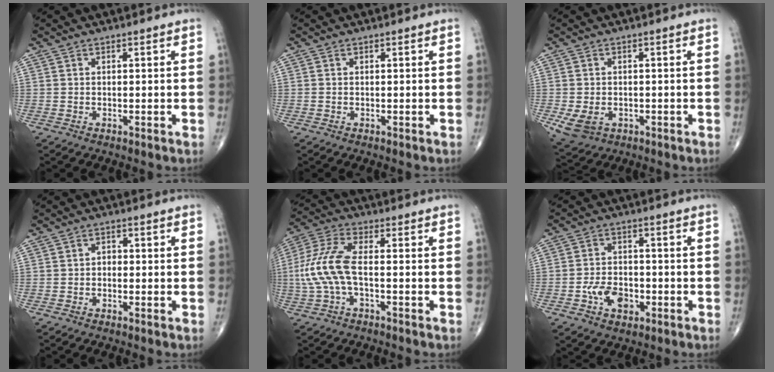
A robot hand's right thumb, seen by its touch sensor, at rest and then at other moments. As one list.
[{"total": 0.0}, {"total": 5.6, "force": [-1.6, 4.3, 3.3], "torque": [-0.061, 0.001, -0.014]}, {"total": 1.6, "force": [-0.3, 1.2, 0.9], "torque": [-0.003, 0.006, -0.011]}, {"total": 9.9, "force": [-1.3, 3.9, 9.0], "torque": [-0.224, 0.027, -0.029]}, {"total": 6.6, "force": [-2.4, 4.3, 4.3], "torque": [-0.059, 0.013, -0.042]}]